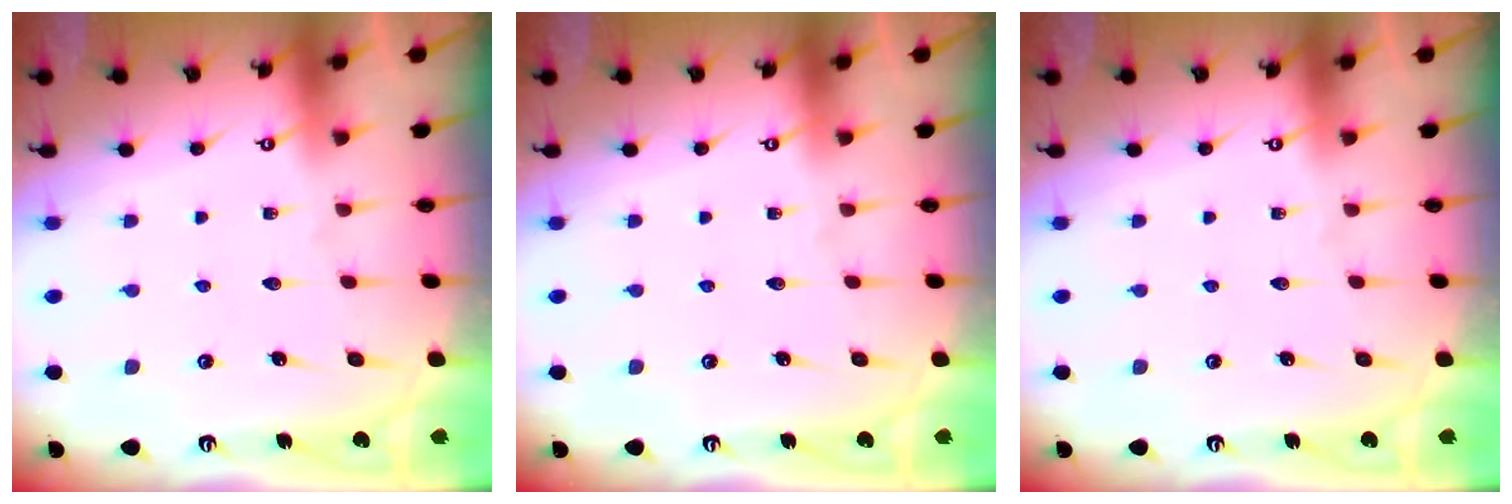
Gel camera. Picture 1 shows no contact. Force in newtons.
{"total": 0.0}
{"total": 0.0}